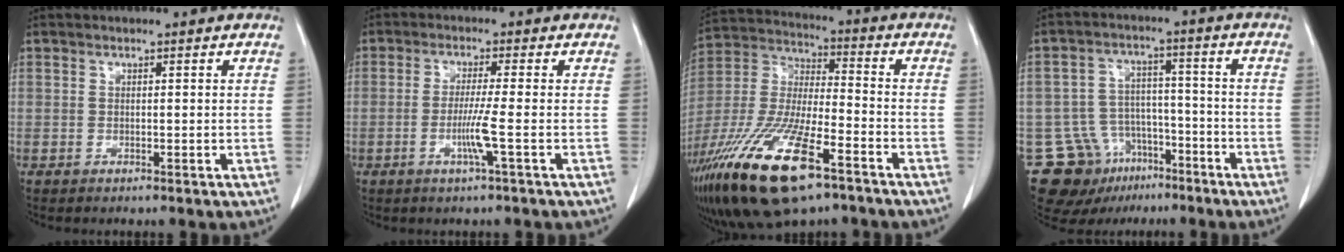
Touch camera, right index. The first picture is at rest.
{"total": 4.6, "force": [-1.3, -0.9, 4.3], "torque": [-0.081, -0.008, -0.025]}
{"total": 22.2, "force": [-12.9, 5.8, 17.0], "torque": [-0.379, -0.046, -0.236]}
{"total": 12.6, "force": [-8.1, 9.0, 3.6], "torque": [-0.066, 0.045, -0.122]}